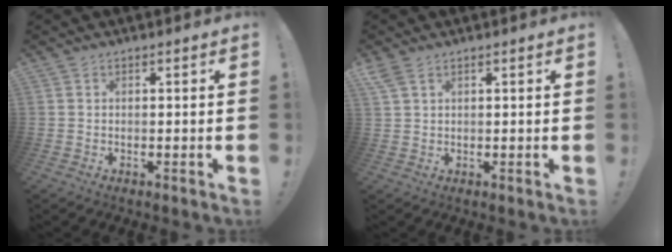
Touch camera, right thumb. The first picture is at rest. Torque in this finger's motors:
{"motor_torque": [-0.12, 0.66, 0.34, 0.07, 0.10]}